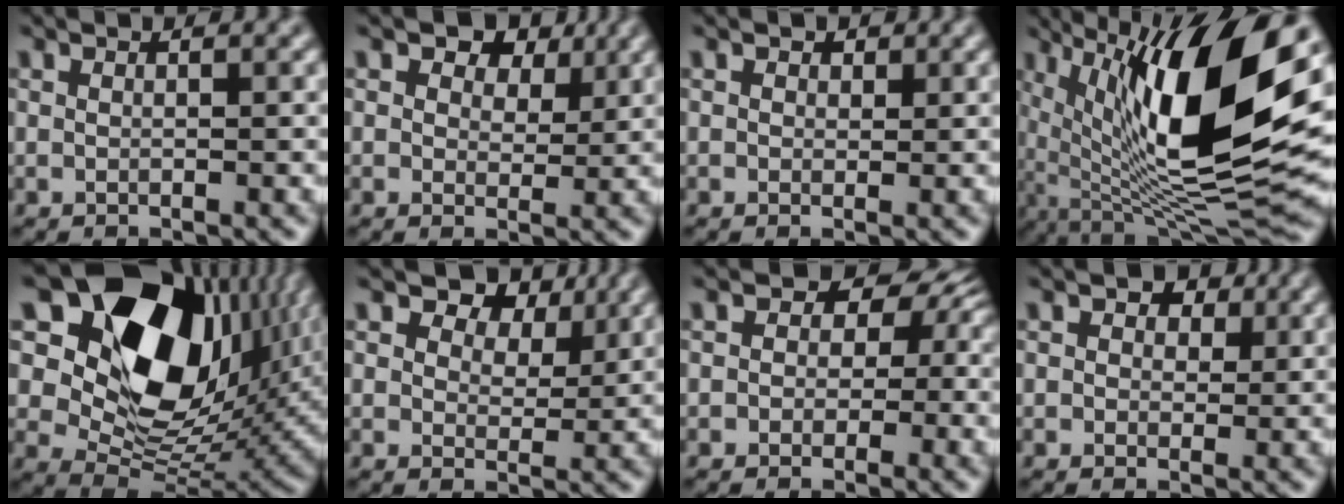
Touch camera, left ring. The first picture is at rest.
{"total": 5.0, "force": [3.4, 2.8, 2.3], "torque": [-0.037, 0.015, 0.031]}
{"total": 1.2, "force": [0.9, 0.8, 0.3], "torque": [-0.004, 0.007, 0.007]}
{"total": 15.1, "force": [4.5, 5.2, 13.4], "torque": [-0.236, -0.003, 0.078]}
{"total": 15.5, "force": [5.8, 10.5, 9.8], "torque": [-0.168, 0.018, 0.104]}
{"total": 4.9, "force": [3.6, 2.5, 2.2], "torque": [-0.038, 0.010, 0.043]}
{"total": 7.8, "force": [2.3, 5.8, 4.6], "torque": [-0.042, 0.033, 0.016]}
{"total": 4.4, "force": [2.6, 2.9, 2.2], "torque": [-0.036, 0.024, 0.017]}